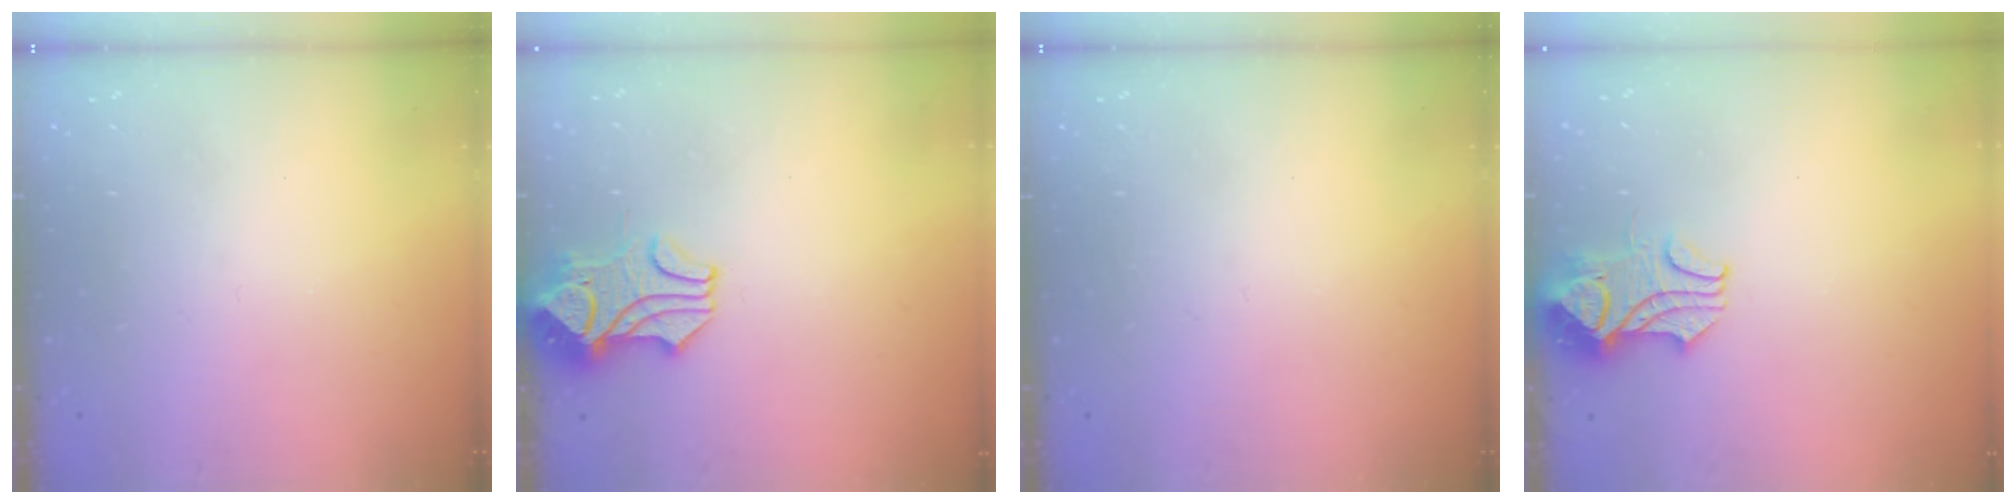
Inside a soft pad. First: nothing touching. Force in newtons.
{"total": 2.3, "press": 2.0, "slide": 1.1}
{"total": 0.0}
{"total": 2.4, "press": 2.3, "slide": 0.8}